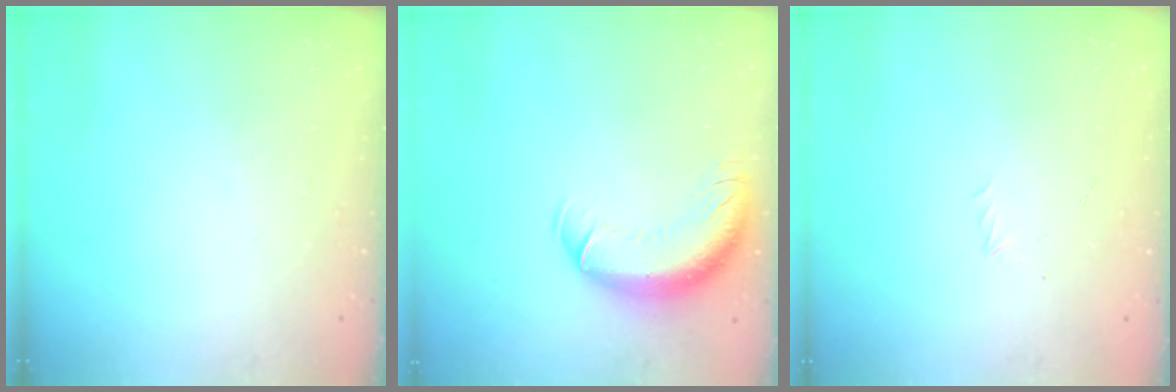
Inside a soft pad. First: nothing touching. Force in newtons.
{"total": 13.5, "press": 13.2, "slide": 2.9}
{"total": 2.9, "press": 2.8, "slide": 0.7}